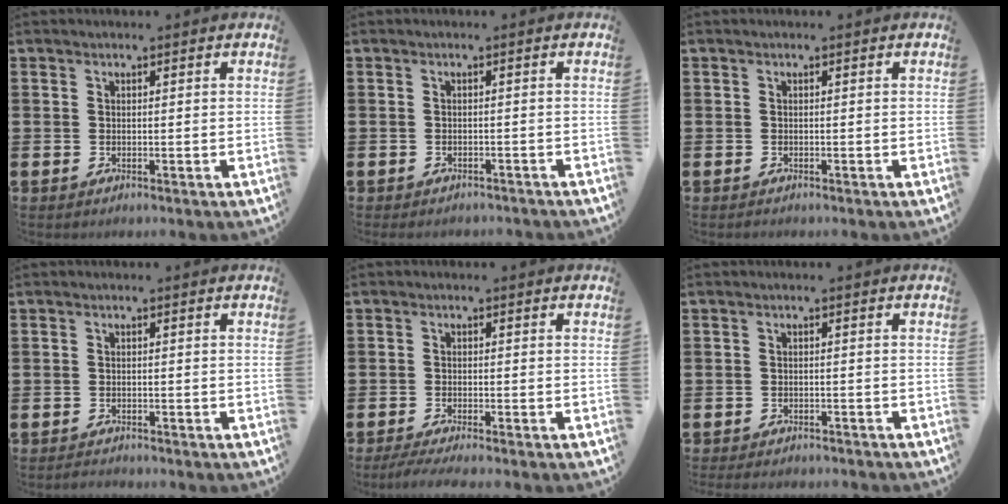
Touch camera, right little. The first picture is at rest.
{"total": 0.8, "force": [-0.8, 0.1, 0.0], "torque": [-0.003, -0.002, -0.017]}
{"total": 0.0}
{"total": 0.8, "force": [-0.8, 0.1, 0.1], "torque": [-0.003, 0.000, -0.018]}
{"total": 1.7, "force": [-1.3, 0.0, 1.1], "torque": [-0.018, -0.001, -0.024]}
{"total": 1.2, "force": [-1.2, 0.1, 0.1], "torque": [-0.005, 0.000, -0.024]}